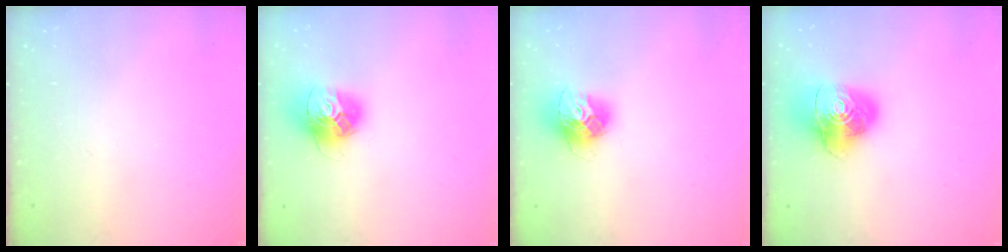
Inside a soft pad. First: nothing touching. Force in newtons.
{"total": 14.7, "press": 14.6, "slide": 1.4}
{"total": 13.8, "press": 13.8, "slide": 1.3}
{"total": 13.7, "press": 13.6, "slide": 1.6}